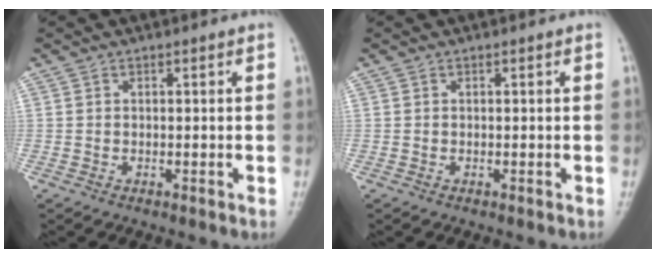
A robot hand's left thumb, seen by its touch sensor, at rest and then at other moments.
{"total": 0.0}